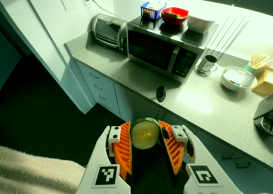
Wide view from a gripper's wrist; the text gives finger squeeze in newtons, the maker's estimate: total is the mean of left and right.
{"total": 10.0, "left": 10.7, "right": 9.3}